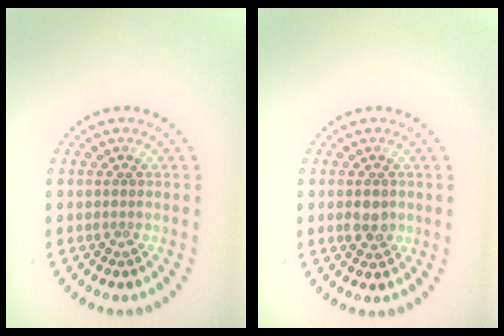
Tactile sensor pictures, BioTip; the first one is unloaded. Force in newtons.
{"total": 1.8, "press": 1.8, "slide": 0.3}